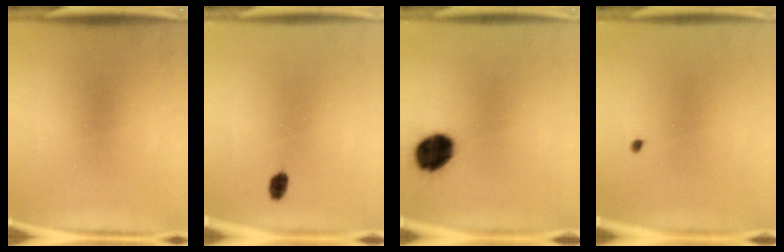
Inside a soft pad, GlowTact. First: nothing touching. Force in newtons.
{"total": 2.1}
{"total": 11.7}
{"total": 0.5}